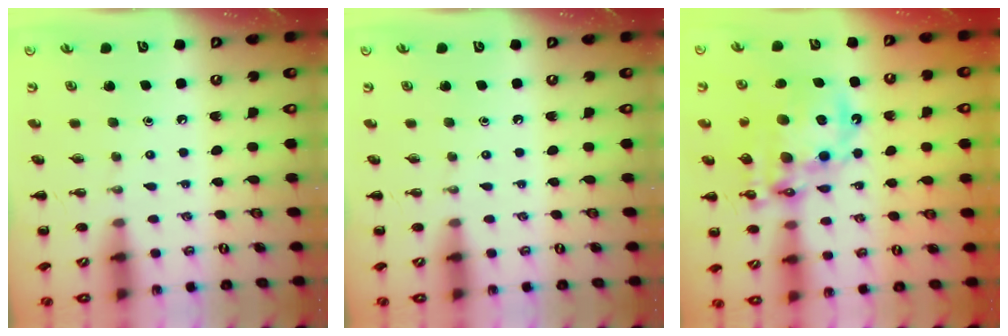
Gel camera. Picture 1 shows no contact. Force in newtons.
{"total": 0.0}
{"total": 18.7, "press": 18.1, "slide": 4.6}